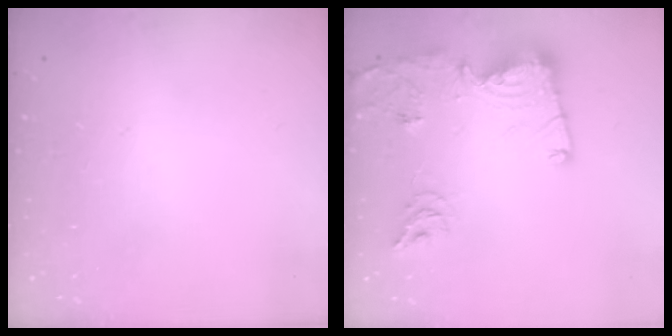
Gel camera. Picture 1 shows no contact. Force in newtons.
{"total": 16.5, "press": 16.5, "slide": 1.7}